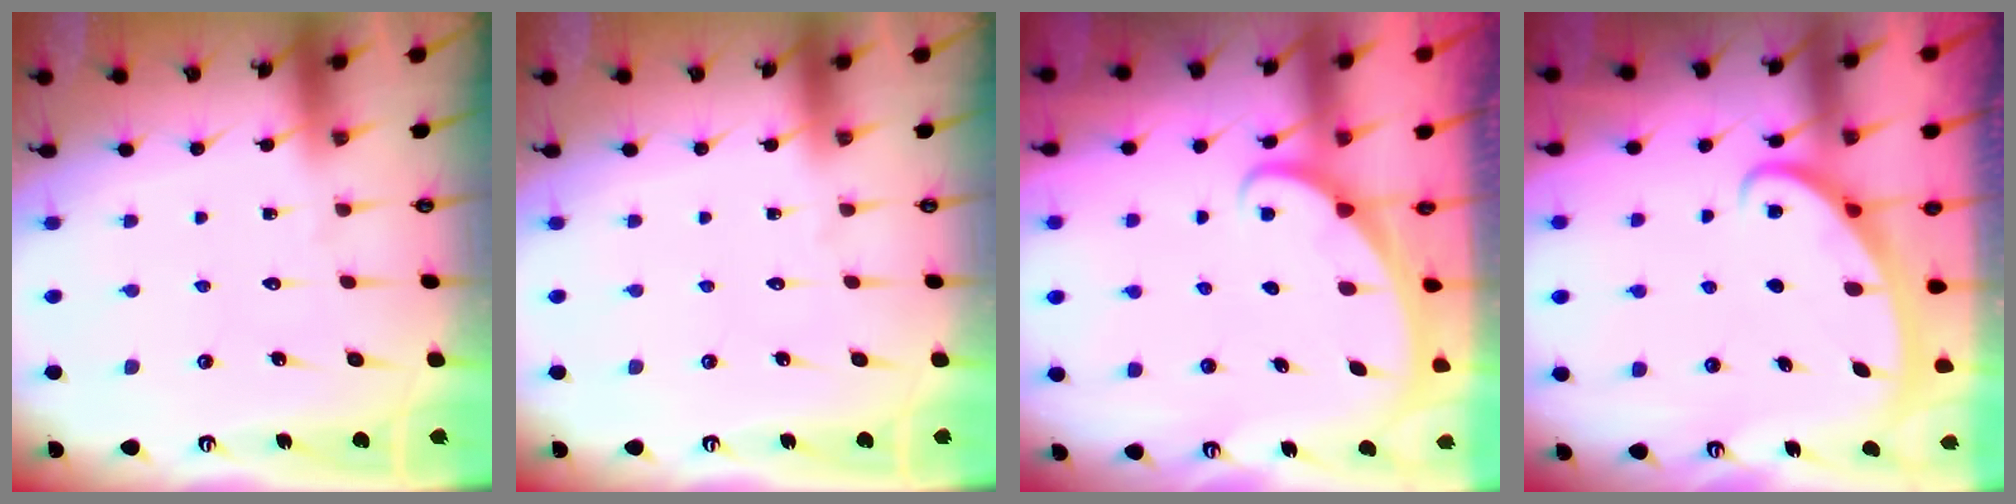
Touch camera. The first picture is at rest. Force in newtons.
{"total": 0.0}
{"total": 1.9, "press": 1.9, "slide": 0.1}
{"total": 2.7, "press": 2.7, "slide": 0.4}